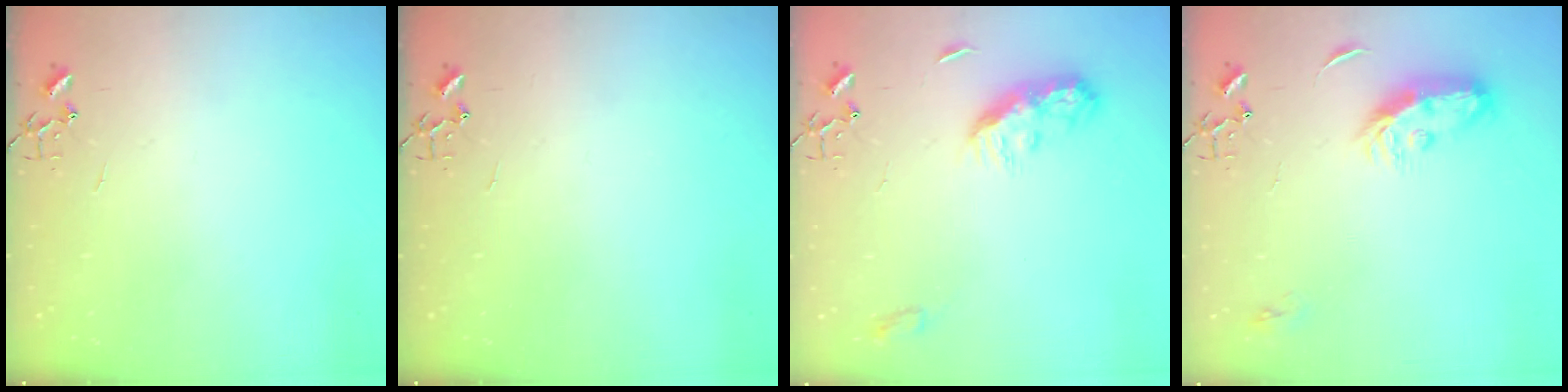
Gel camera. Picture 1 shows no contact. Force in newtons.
{"total": 0.0}
{"total": 9.9, "press": 9.9, "slide": 0.2}
{"total": 8.7, "press": 8.7, "slide": 0.4}